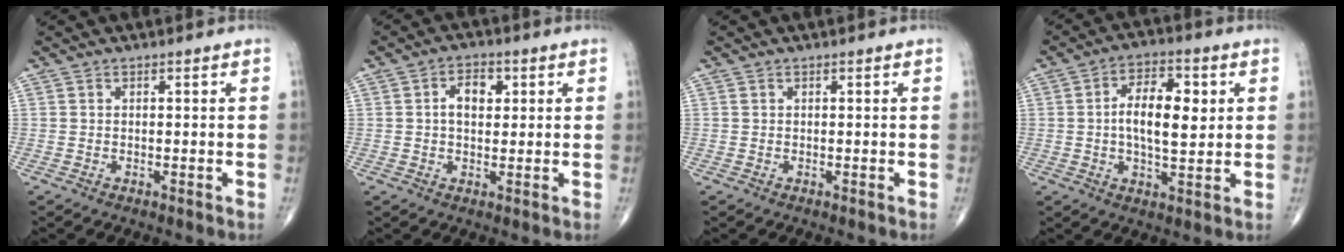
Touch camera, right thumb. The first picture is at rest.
{"total": 5.2, "force": [1.1, 3.3, 3.9], "torque": [-0.050, 0.005, 0.014]}
{"total": 0.0}
{"total": 11.6, "force": [1.5, 5.4, 10.2], "torque": [-0.156, 0.004, 0.021]}